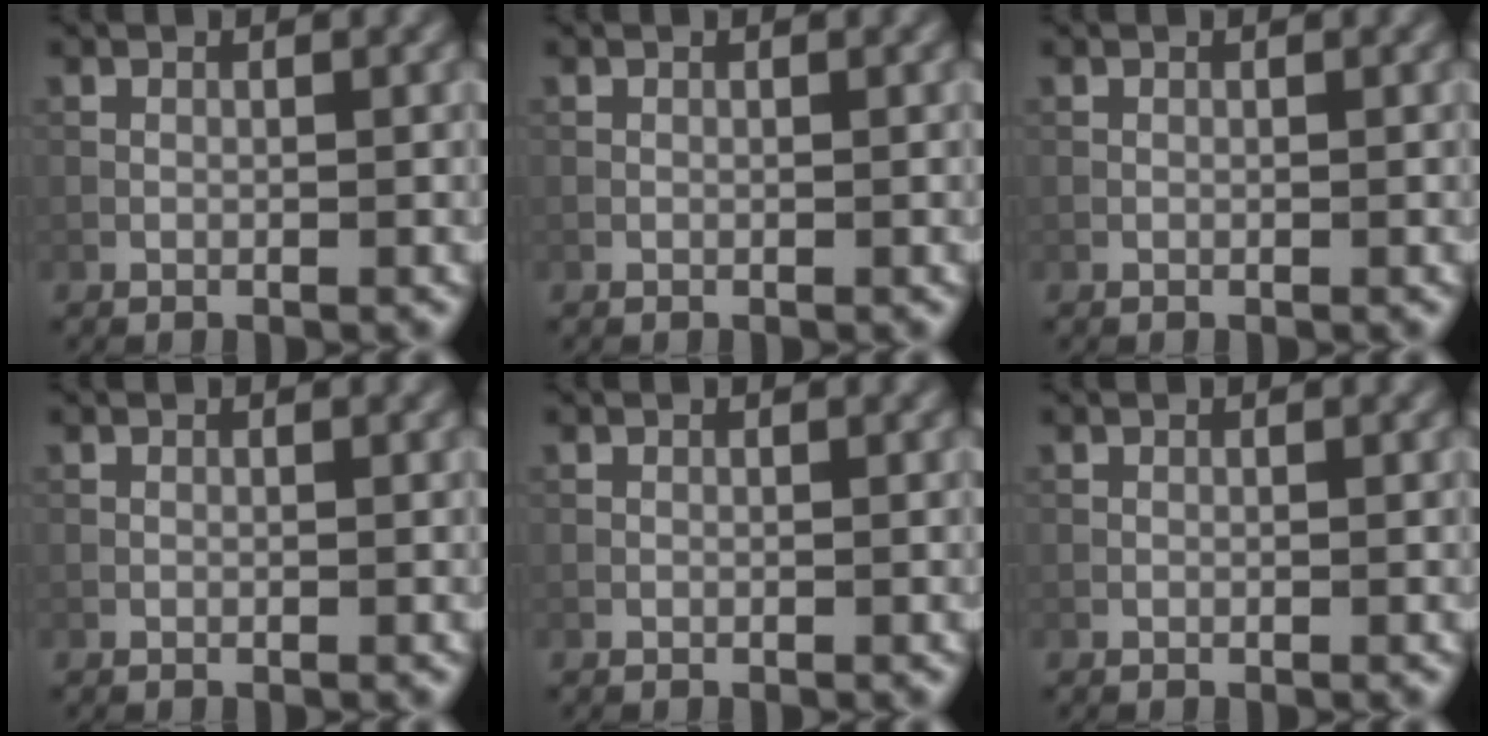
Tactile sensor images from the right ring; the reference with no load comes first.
{"total": 0.0}
{"total": 0.0}
{"total": 0.0}
{"total": 0.0}
{"total": 0.0}